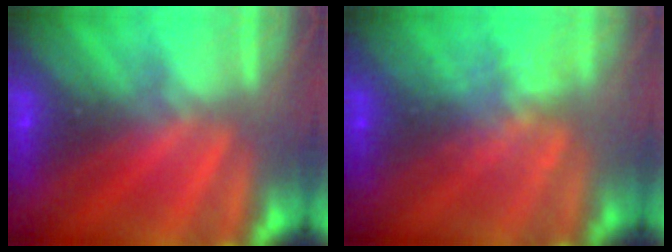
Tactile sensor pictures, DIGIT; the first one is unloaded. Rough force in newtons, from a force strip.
{"total": 4.5}